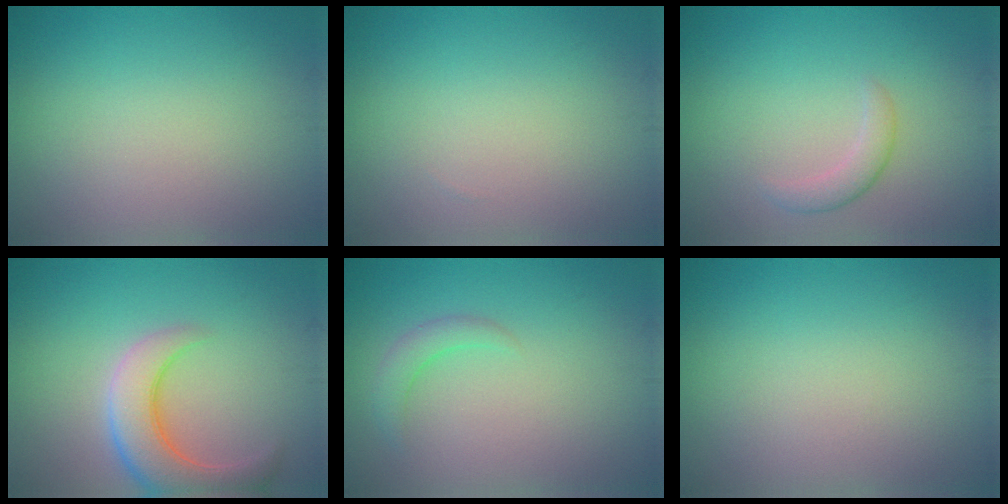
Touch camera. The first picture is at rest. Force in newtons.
{"total": 0.0}
{"total": 1.6, "press": 1.6, "slide": 0.1}
{"total": 5.7, "press": 5.6, "slide": 0.7}
{"total": 1.7, "press": 1.7, "slide": 0.3}
{"total": 0.0}